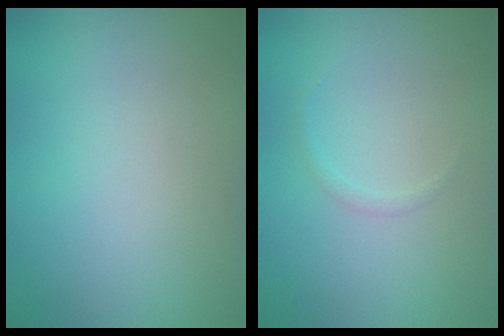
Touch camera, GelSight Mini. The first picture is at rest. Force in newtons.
{"total": 0.5, "press": 0.5, "slide": 0.1}